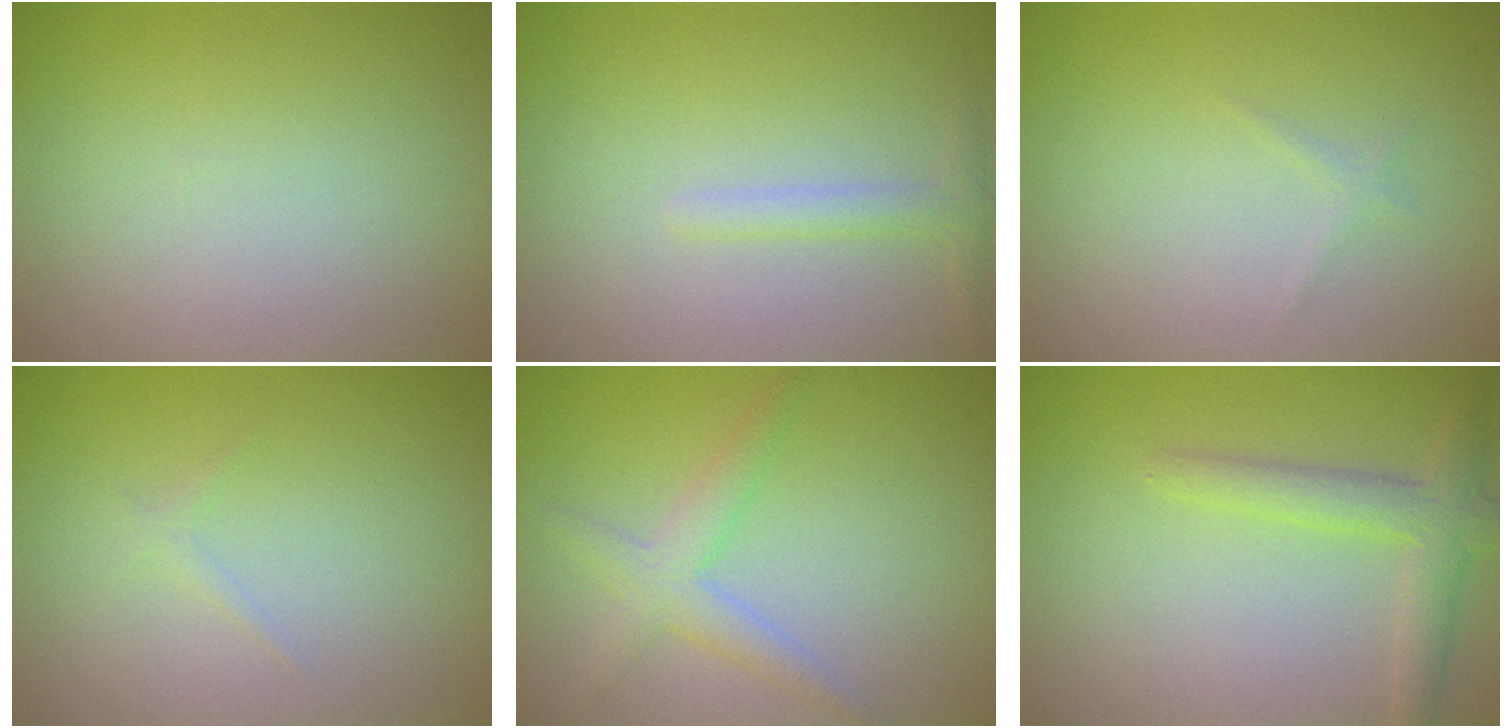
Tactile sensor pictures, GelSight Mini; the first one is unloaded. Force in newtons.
{"total": 1.5, "press": 1.5, "slide": 0.0}
{"total": 0.6, "press": 0.6, "slide": 0.0}
{"total": 0.7, "press": 0.7, "slide": 0.0}
{"total": 2.7, "press": 2.7, "slide": 0.1}
{"total": 2.9, "press": 2.9, "slide": 0.2}